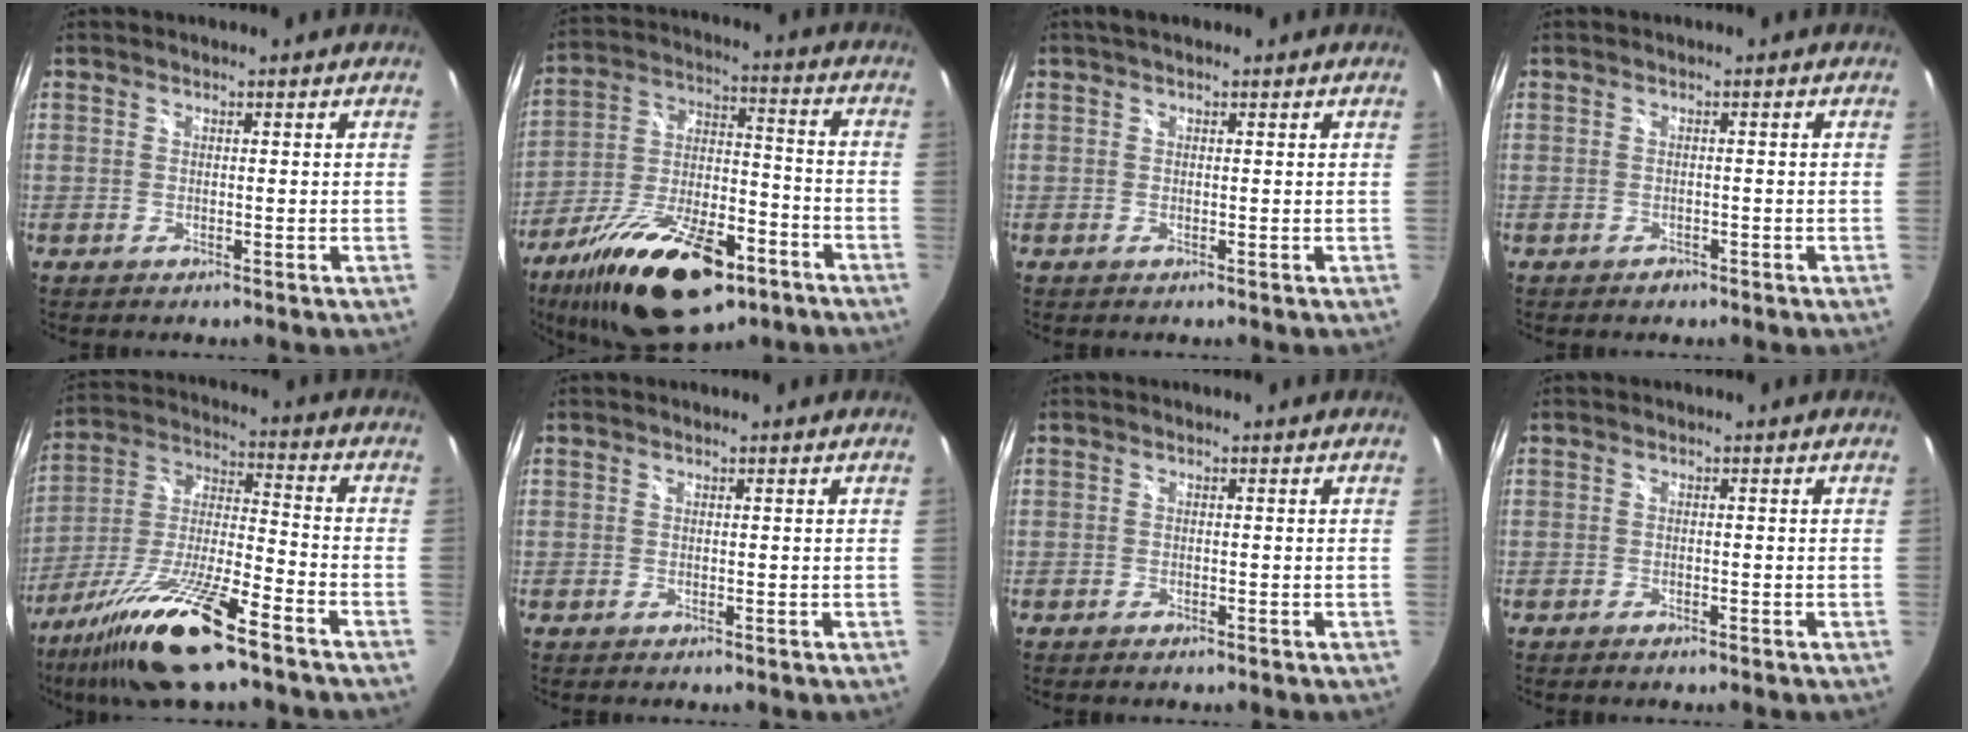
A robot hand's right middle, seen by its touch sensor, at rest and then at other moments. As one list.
[{"total": 23.3, "force": [-13.6, 10.0, 16.0], "torque": [-0.300, -0.021, -0.214]}, {"total": 2.6, "force": [1.6, 1.1, 1.6], "torque": [-0.025, 0.009, 0.022]}, {"total": 1.2, "force": [-0.8, 0.9, 0.2], "torque": [-0.007, -0.001, -0.011]}, {"total": 18.5, "force": [-12.5, 2.7, 13.4], "torque": [-0.260, -0.019, -0.230]}, {"total": 0.0}, {"total": 0.7, "force": [-0.6, 0.3, 0.3], "torque": [-0.007, -0.003, -0.012]}, {"total": 1.0, "force": [-0.8, 0.5, 0.4], "torque": [-0.008, -0.003, -0.016]}]